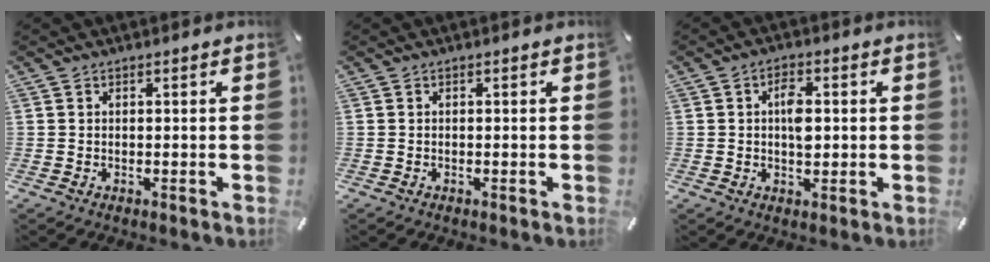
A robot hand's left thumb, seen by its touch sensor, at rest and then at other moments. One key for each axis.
{"total": 0.0}
{"total": 5.2, "fx": 0.4, "fy": 3.0, "fz": 4.3, "tx": -0.061, "ty": -0.001, "tz": 0.001}